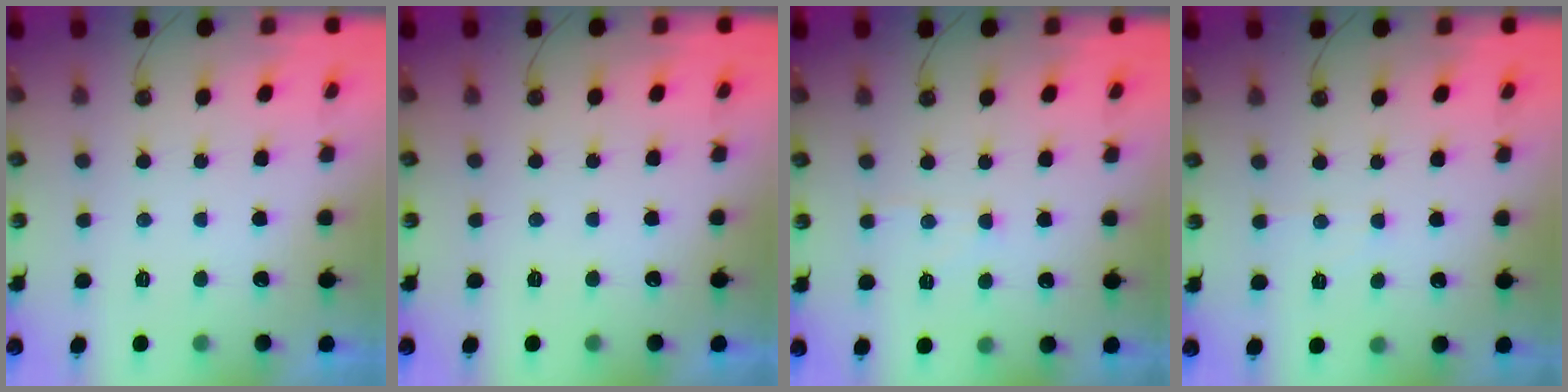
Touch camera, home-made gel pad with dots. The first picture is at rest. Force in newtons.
{"total": 0.0}
{"total": 4.0, "press": 3.9, "slide": 0.6}
{"total": 3.3, "press": 3.3, "slide": 0.6}